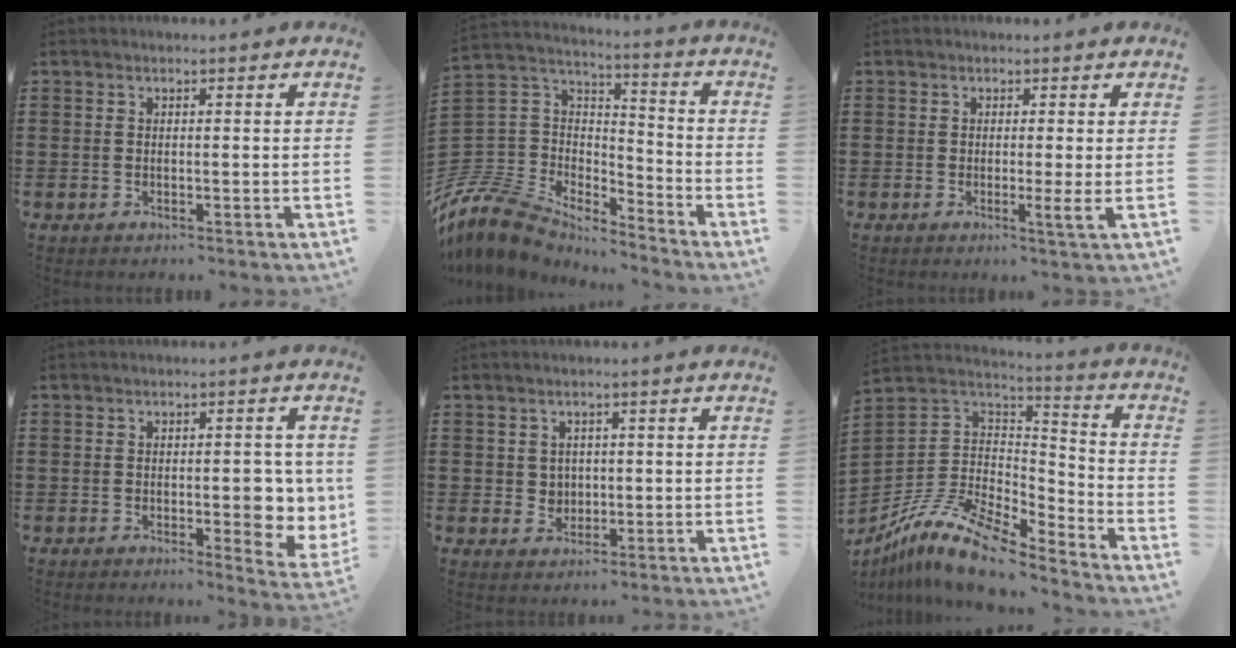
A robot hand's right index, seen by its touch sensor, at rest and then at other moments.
{"total": 10.1, "force": [-8.8, 4.3, 2.5], "torque": [-0.098, 0.002, -0.185]}
{"total": 2.5, "force": [-0.2, -0.1, 2.5], "torque": [-0.046, -0.009, -0.004]}
{"total": 5.1, "force": [0.0, 2.3, 4.6], "torque": [-0.049, -0.003, -0.007]}
{"total": 2.2, "force": [0.6, 2.1, 0.4], "torque": [-0.016, 0.011, 0.008]}
{"total": 12.9, "force": [-10.0, 4.2, 7.0], "torque": [-0.153, 0.027, -0.196]}